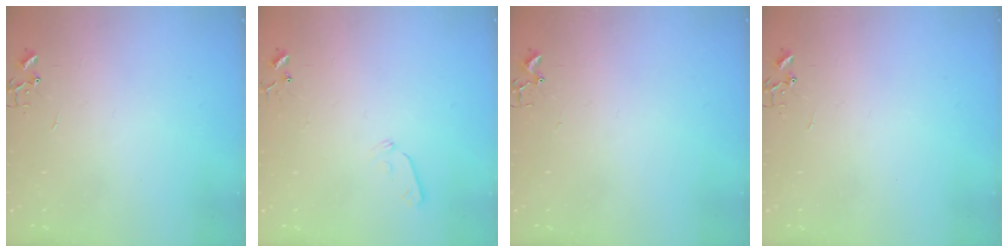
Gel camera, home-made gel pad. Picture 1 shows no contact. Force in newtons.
{"total": 5.4, "press": 5.4, "slide": 0.8}
{"total": 1.7, "press": 1.6, "slide": 0.2}
{"total": 0.0}